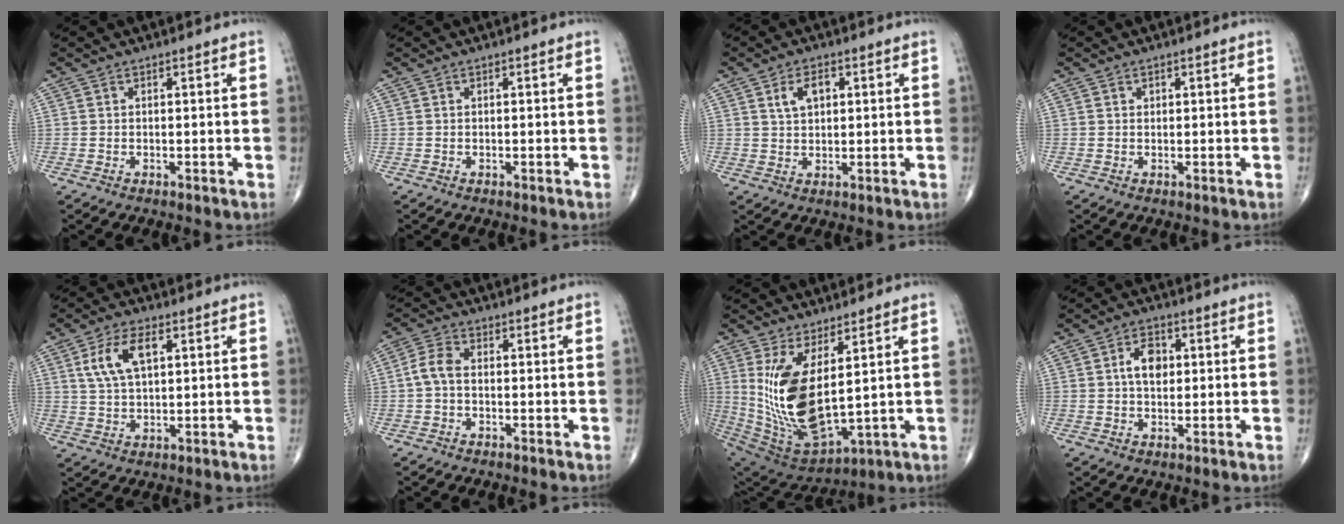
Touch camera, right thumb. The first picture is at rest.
{"total": 0.0}
{"total": 4.8, "force": [1.7, 2.8, 3.4], "torque": [-0.053, 0.002, 0.031]}
{"total": 0.7, "force": [0.3, 0.6, 0.3], "torque": [0.000, -0.001, 0.005]}
{"total": 8.6, "force": [2.9, 4.3, 6.8], "torque": [-0.131, 0.000, 0.057]}
{"total": 4.2, "force": [-0.4, 2.6, 3.3], "torque": [-0.068, 0.013, -0.016]}
{"total": 16.9, "force": [3.3, 7.2, 14.9], "torque": [-0.301, -0.038, 0.089]}
{"total": 5.6, "force": [1.0, 3.6, 4.2], "torque": [-0.060, 0.005, 0.012]}